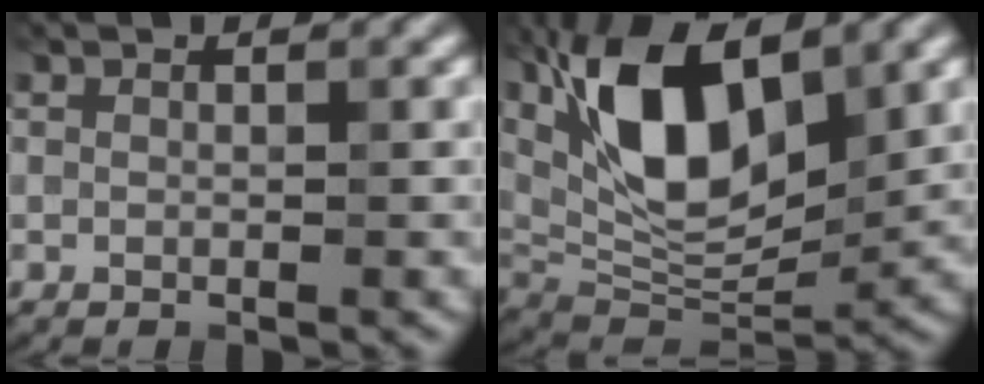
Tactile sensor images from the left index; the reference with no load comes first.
{"total": 11.1, "force": [4.2, 5.0, 9.0], "torque": [-0.162, 0.000, 0.075]}